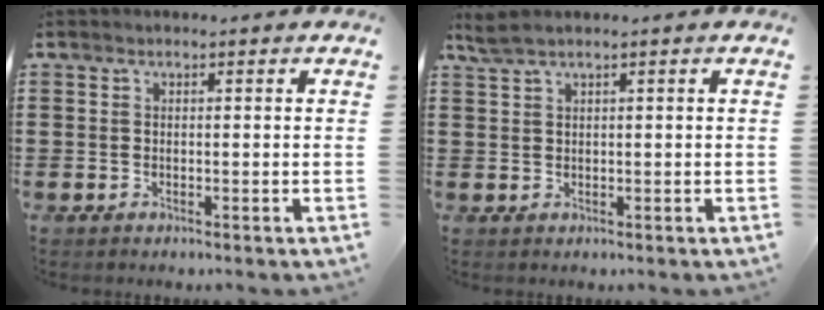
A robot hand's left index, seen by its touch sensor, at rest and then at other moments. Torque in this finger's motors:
{"motor_torque": [0.26, -0.15, -0.02, 0.03]}